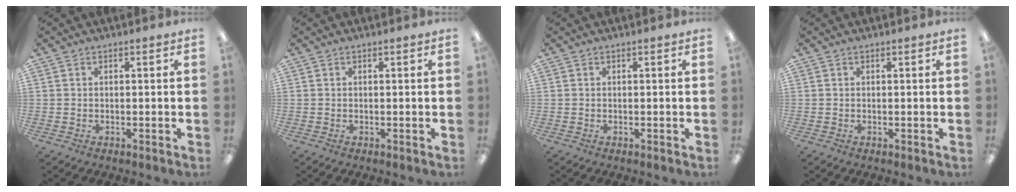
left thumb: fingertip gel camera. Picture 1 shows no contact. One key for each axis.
{"total": 0.0}
{"total": 0.0}
{"total": 0.0}